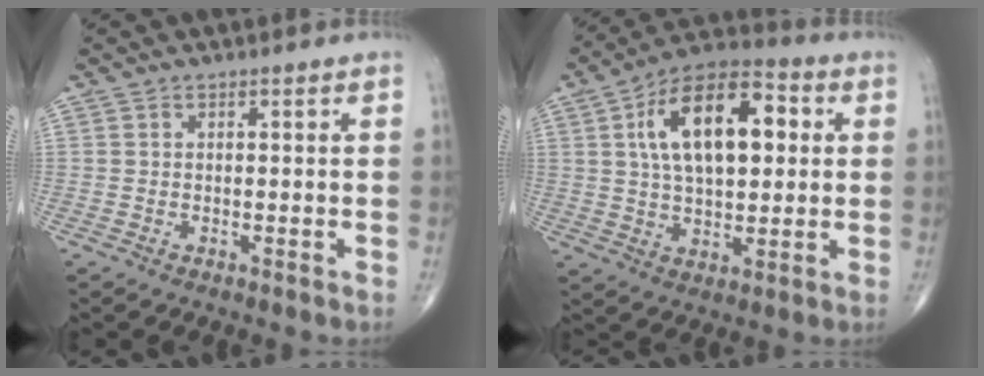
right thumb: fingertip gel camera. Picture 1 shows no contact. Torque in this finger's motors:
{"motor_torque": [-0.15, 0.72, 0.78, 0.16, 0.45]}